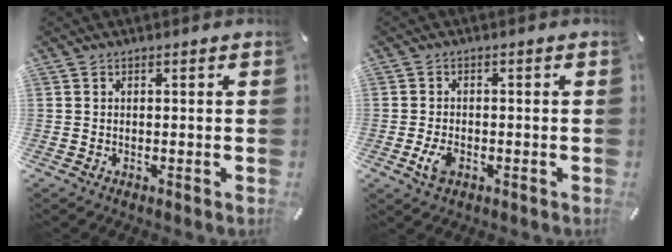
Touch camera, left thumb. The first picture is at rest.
{"total": 4.1, "force": [-1.6, 2.4, 2.9], "torque": [-0.076, -0.002, -0.032]}